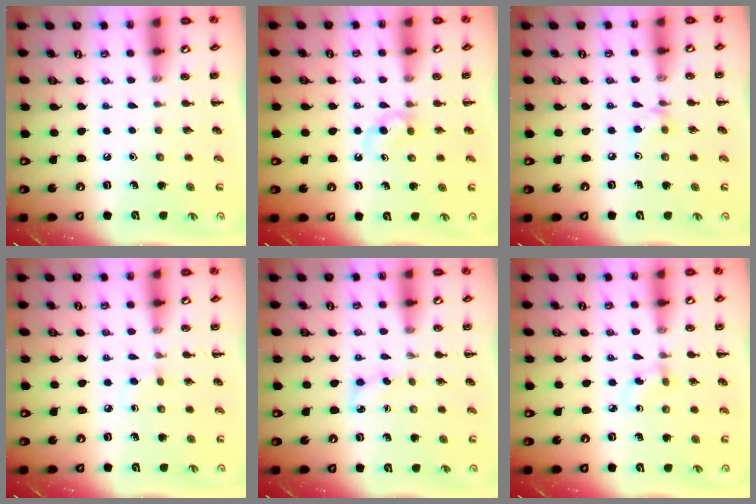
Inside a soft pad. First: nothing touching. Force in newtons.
{"total": 3.7, "press": 3.5, "slide": 1.1}
{"total": 4.2, "press": 3.9, "slide": 1.5}
{"total": 2.0, "press": 1.8, "slide": 0.9}
{"total": 3.2, "press": 3.0, "slide": 1.0}
{"total": 2.8, "press": 2.5, "slide": 1.2}